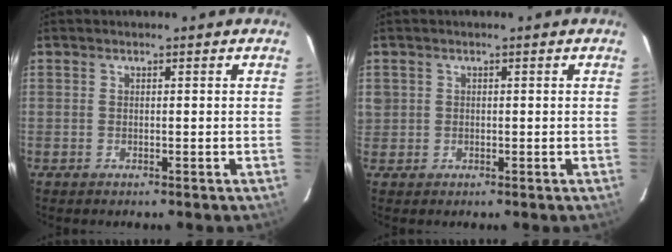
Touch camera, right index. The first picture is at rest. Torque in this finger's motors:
{"motor_torque": [0.18, 0.15, 0.00, 0.02]}